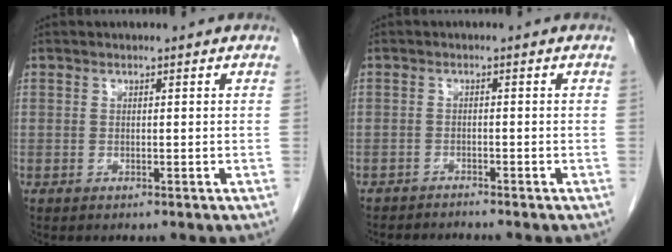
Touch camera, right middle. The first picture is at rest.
{"total": 2.9, "force": [-2.9, 0.0, 0.3], "torque": [-0.001, -0.007, -0.046]}